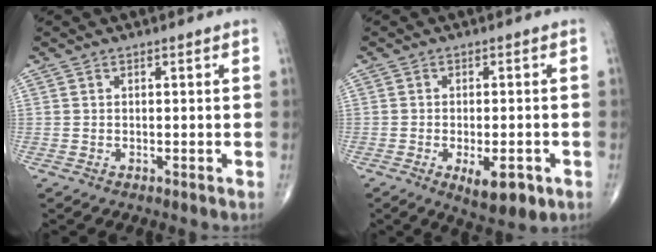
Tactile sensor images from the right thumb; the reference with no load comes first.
{"total": 7.6, "force": [-3.0, 3.0, 6.3], "torque": [-0.085, 0.000, -0.035]}